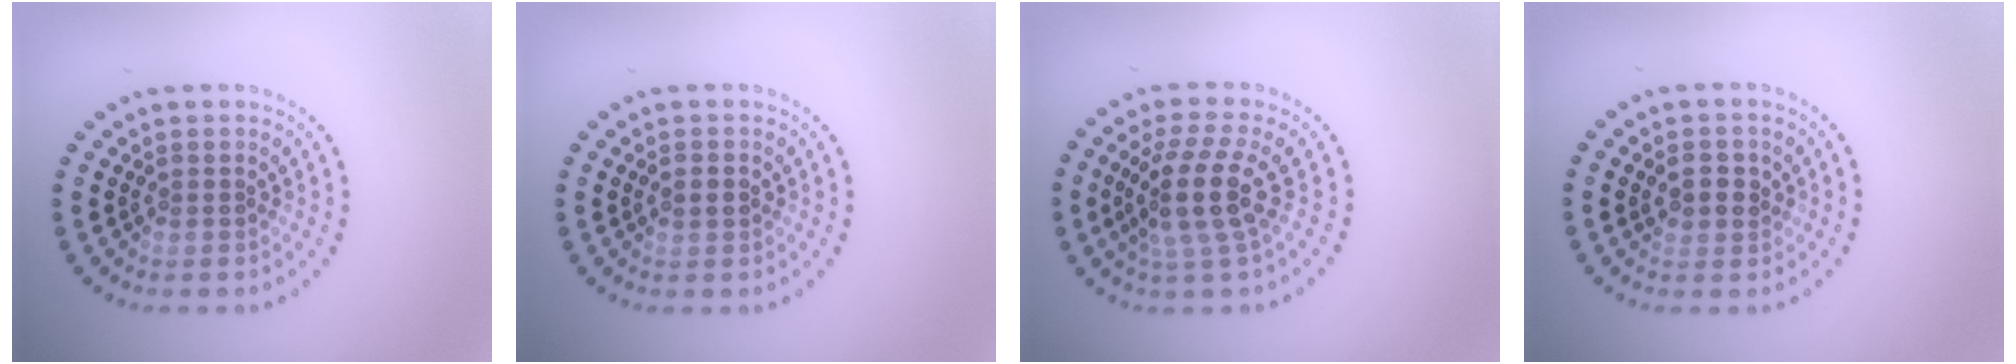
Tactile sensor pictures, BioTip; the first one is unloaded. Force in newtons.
{"total": 1.6, "press": 1.6, "slide": 0.1}
{"total": 4.3, "press": 3.4, "slide": 2.7}
{"total": 2.1, "press": 2.0, "slide": 0.7}